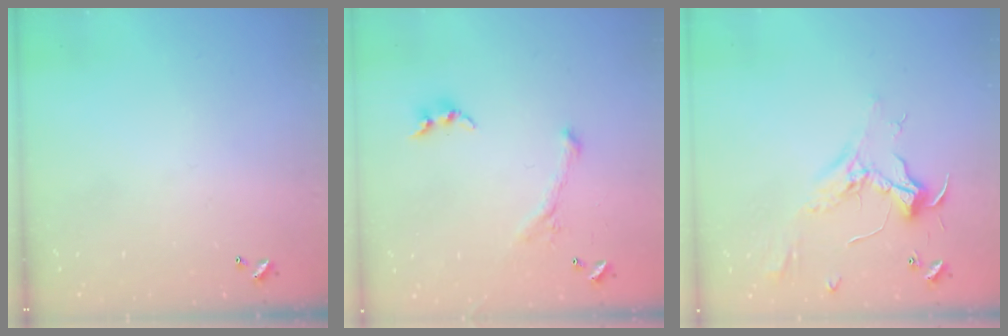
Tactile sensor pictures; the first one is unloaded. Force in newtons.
{"total": 2.8, "press": 2.6, "slide": 0.9}
{"total": 2.4, "press": 2.3, "slide": 0.7}